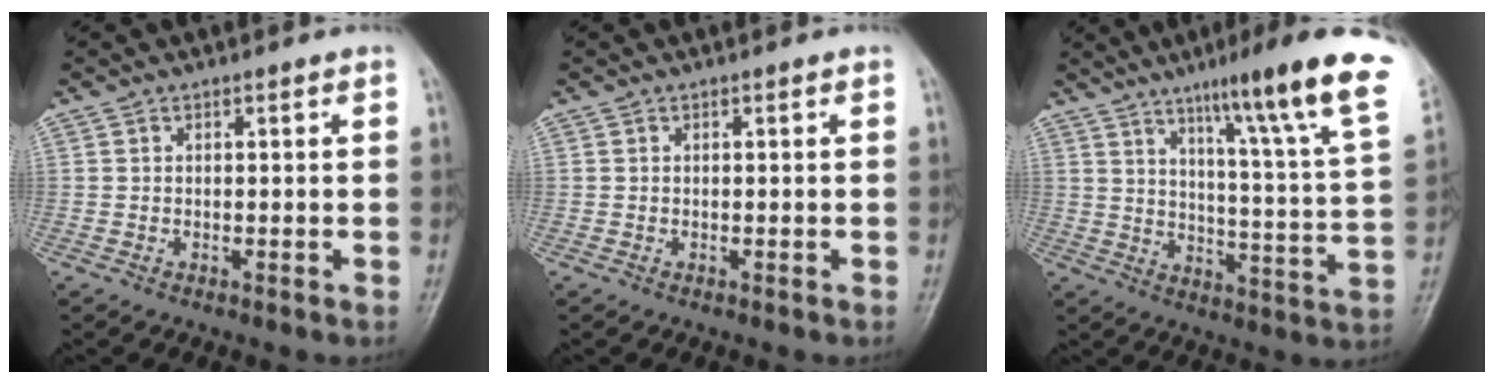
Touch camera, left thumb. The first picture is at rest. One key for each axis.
{"total": 0.0}
{"total": 21.3, "fx": 12.5, "fy": 2.0, "fz": 17.1, "tx": -0.224, "ty": -0.049, "tz": 0.172}